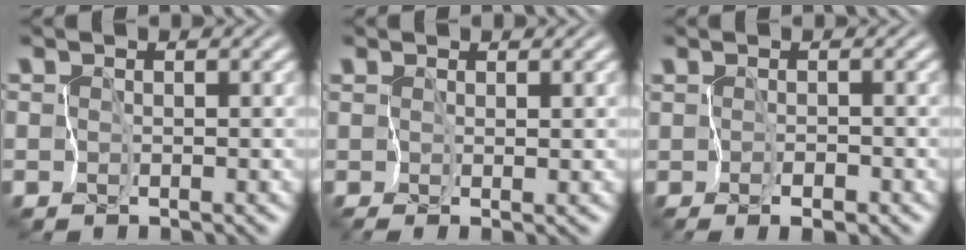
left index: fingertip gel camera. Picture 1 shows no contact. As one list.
[{"total": 0.7, "force": [0.5, -0.5, 0.0], "torque": [-0.009, 0.000, 0.009]}, {"total": 0.8, "force": [-0.5, -0.4, 0.6], "torque": [-0.017, -0.003, -0.010]}]